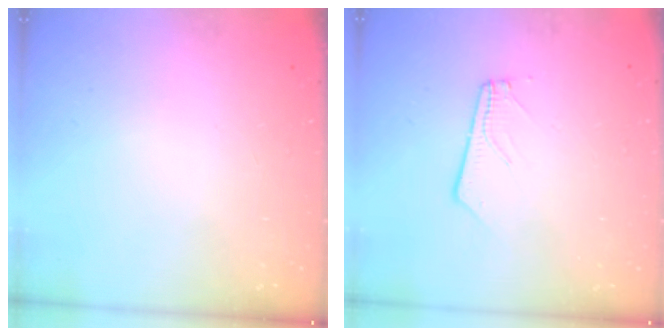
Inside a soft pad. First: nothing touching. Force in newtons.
{"total": 4.9, "press": 4.9, "slide": 0.7}